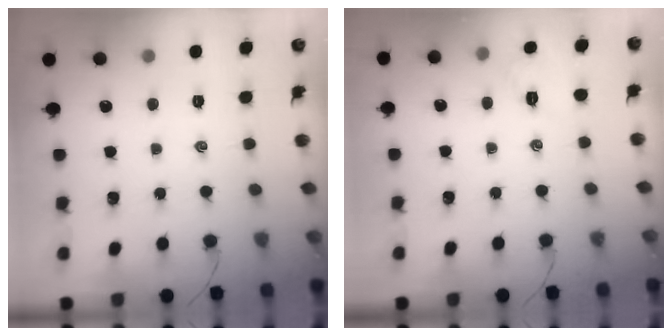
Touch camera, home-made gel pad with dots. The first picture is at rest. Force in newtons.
{"total": 2.7, "press": 2.6, "slide": 0.8}